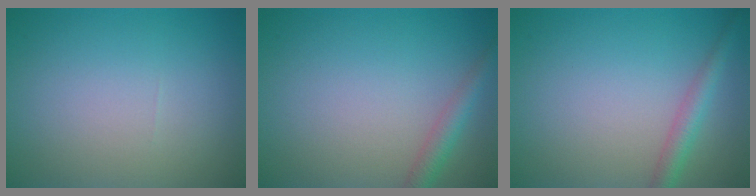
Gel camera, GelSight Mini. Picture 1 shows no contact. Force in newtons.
{"total": 2.2, "press": 2.2, "slide": 0.1}
{"total": 2.4, "press": 2.4, "slide": 0.1}